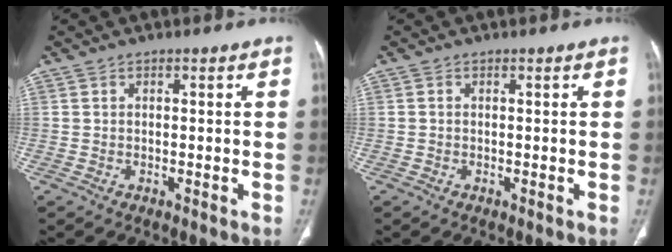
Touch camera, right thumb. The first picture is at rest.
{"total": 0.0}